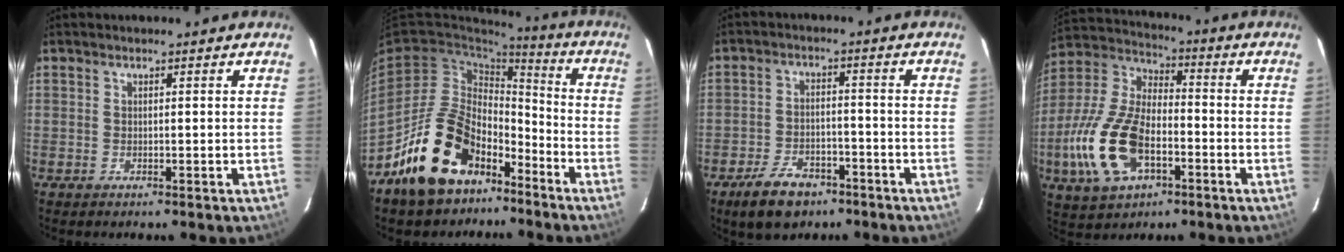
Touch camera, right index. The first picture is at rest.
{"total": 18.8, "force": [-12.0, 11.0, 9.5], "torque": [-0.195, 0.028, -0.182]}
{"total": 9.2, "force": [-6.3, 4.9, 4.5], "torque": [-0.110, 0.007, -0.097]}
{"total": 18.3, "force": [-6.3, 9.6, 14.3], "torque": [-0.326, -0.006, -0.114]}